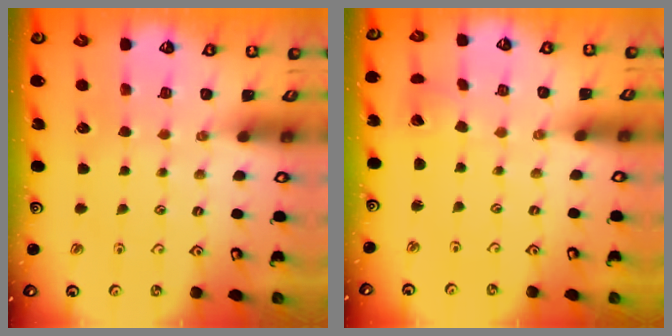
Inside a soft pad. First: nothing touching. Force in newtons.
{"total": 2.0, "press": 2.0, "slide": 0.3}